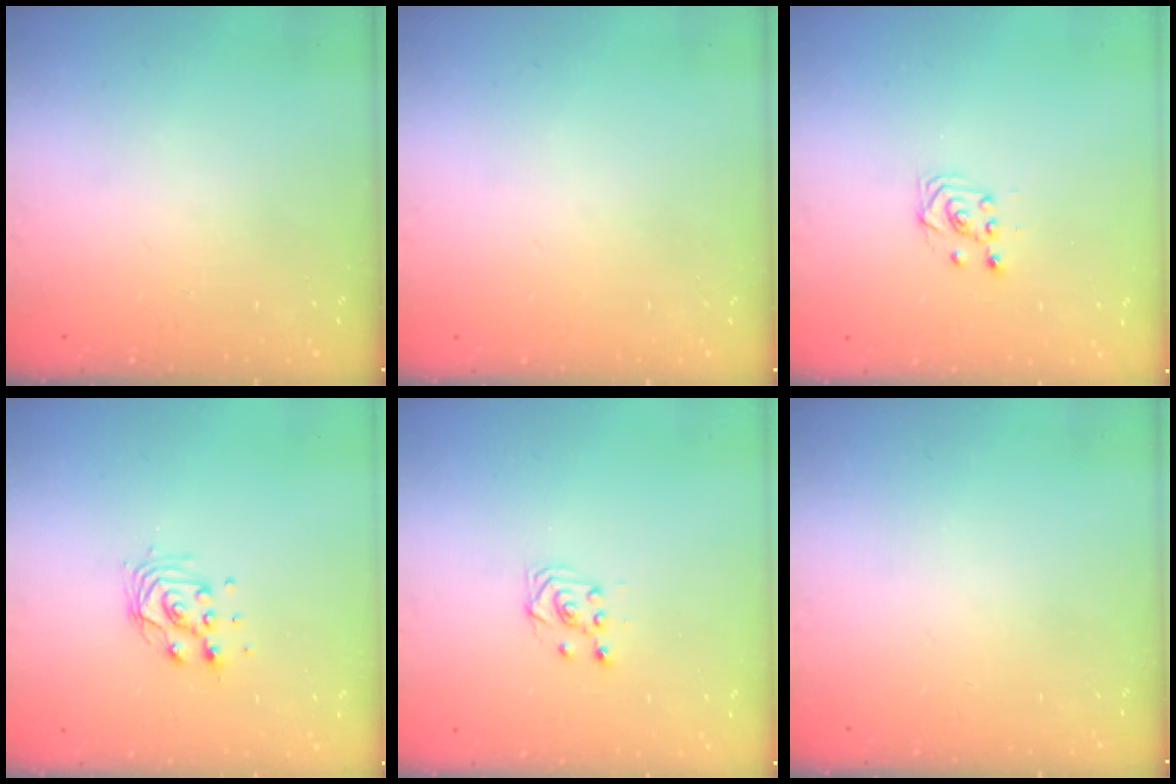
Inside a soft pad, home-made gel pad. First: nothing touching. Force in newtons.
{"total": 0.0}
{"total": 3.2, "press": 2.9, "slide": 1.2}
{"total": 7.4, "press": 7.4, "slide": 0.8}
{"total": 3.2, "press": 2.9, "slide": 1.2}
{"total": 0.0}